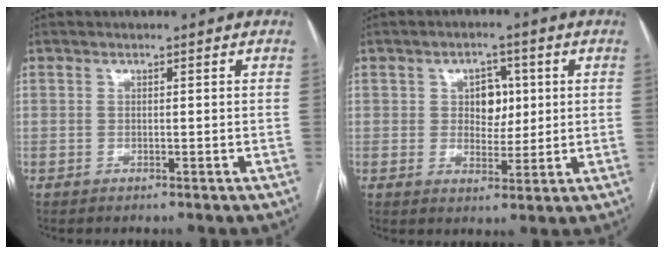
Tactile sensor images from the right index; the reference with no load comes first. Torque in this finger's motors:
{"motor_torque": [0.51, 0.15, 0.06, 0.05]}